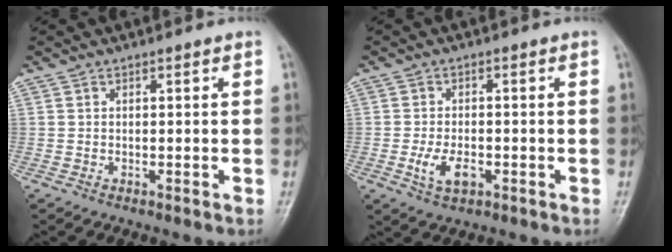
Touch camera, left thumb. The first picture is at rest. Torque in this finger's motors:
{"motor_torque": [-0.04, 0.50, 0.65, 0.15, 0.06]}